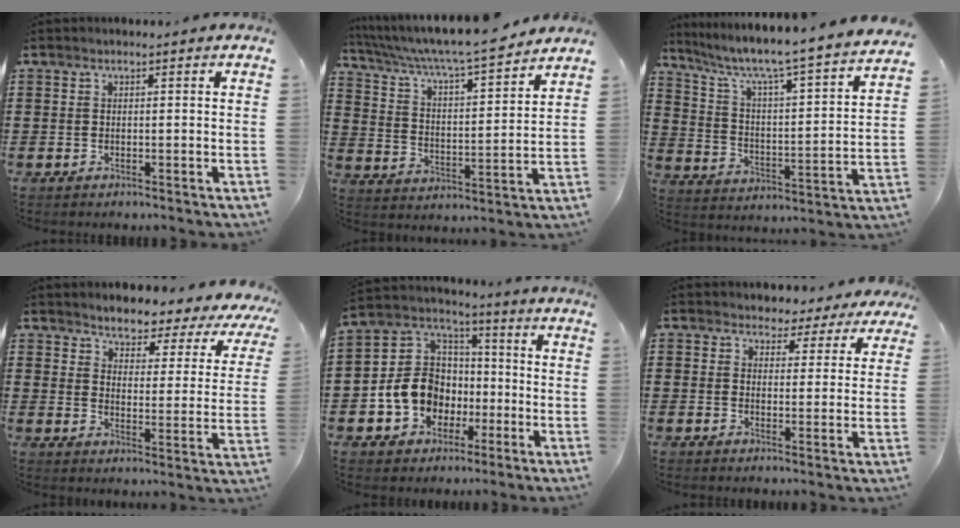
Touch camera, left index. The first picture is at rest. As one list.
[{"total": 6.5, "force": [5.8, 0.0, 2.9], "torque": [-0.081, -0.041, 0.094]}, {"total": 4.6, "force": [3.7, -0.2, 2.7], "torque": [-0.074, -0.049, 0.049]}, {"total": 3.6, "force": [3.5, 0.7, 0.2], "torque": [-0.023, -0.036, 0.053]}, {"total": 10.6, "force": [-2.9, 9.3, 4.1], "torque": [-0.128, 0.017, -0.054]}, {"total": 3.3, "force": [2.7, 1.9, 0.2], "torque": [-0.021, -0.004, 0.048]}]